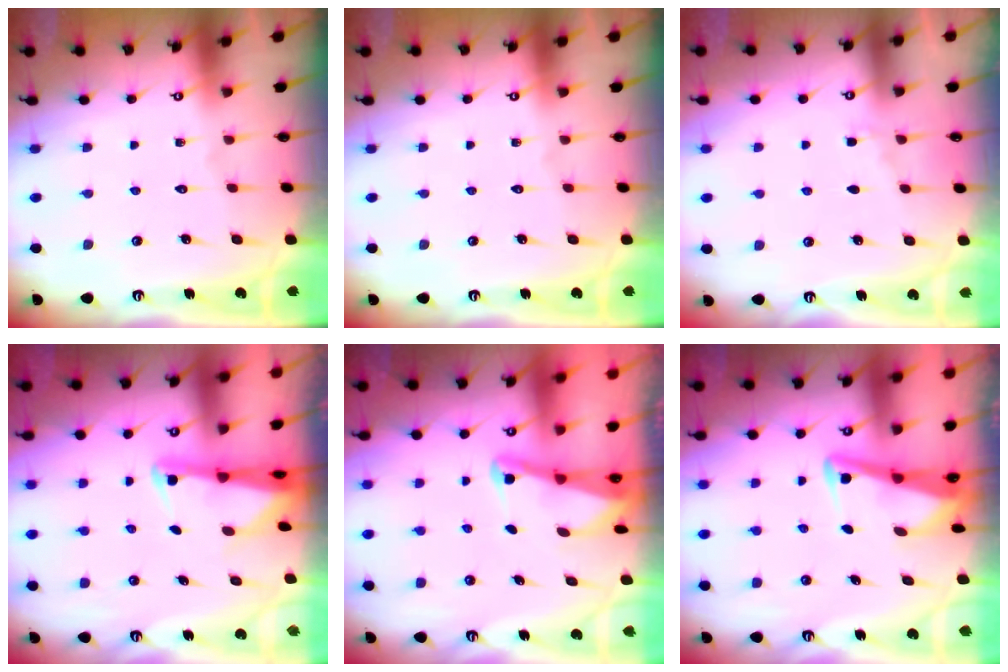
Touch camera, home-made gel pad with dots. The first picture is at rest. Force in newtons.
{"total": 0.0}
{"total": 2.8, "press": 2.7, "slide": 0.4}
{"total": 2.6, "press": 2.5, "slide": 0.5}
{"total": 2.2, "press": 2.2, "slide": 0.3}
{"total": 3.6, "press": 3.6, "slide": 0.4}